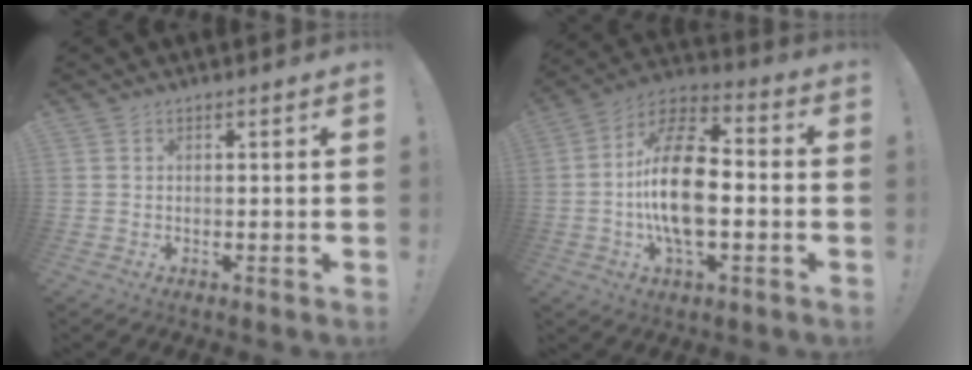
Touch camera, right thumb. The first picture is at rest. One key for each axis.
{"total": 18.5, "fx": -2.2, "fy": 9.1, "fz": 15.9, "tx": -0.288, "ty": 0.007, "tz": -0.040}